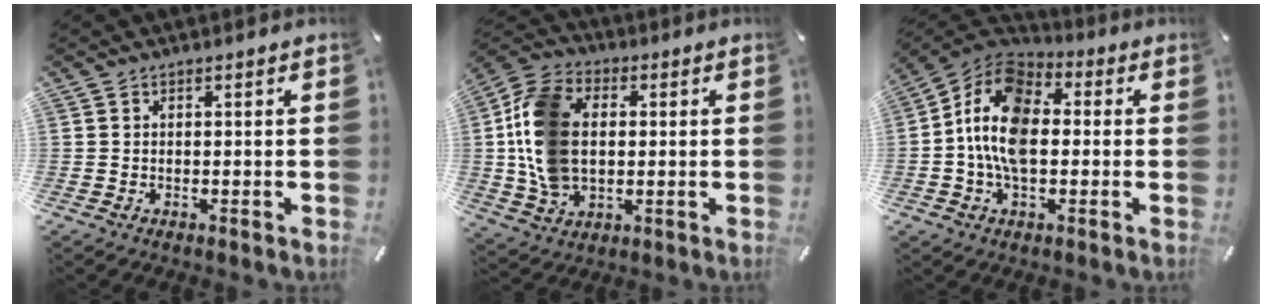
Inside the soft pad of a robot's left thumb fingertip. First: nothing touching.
{"total": 15.6, "force": [0.6, 11.5, 10.5], "torque": [-0.237, 0.011, 0.013]}
{"total": 13.1, "force": [-1.5, 8.2, 10.0], "torque": [-0.222, 0.008, -0.029]}